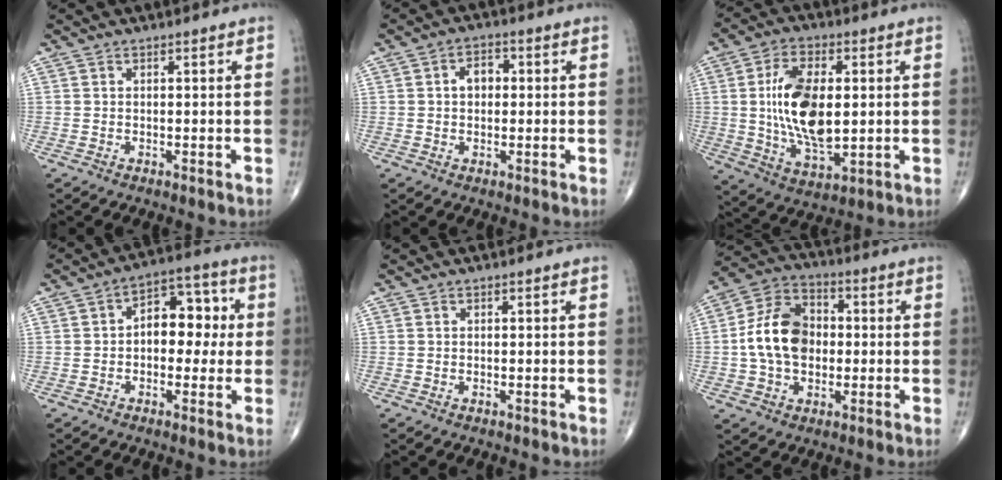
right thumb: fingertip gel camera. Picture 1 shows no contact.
{"total": 4.1, "force": [0.3, 3.0, 2.8], "torque": [-0.033, 0.014, -0.001]}
{"total": 15.9, "force": [1.1, 8.1, 13.6], "torque": [-0.242, -0.011, 0.025]}
{"total": 10.0, "force": [0.4, 6.6, 7.5], "torque": [-0.066, 0.031, -0.005]}
{"total": 0.0}
{"total": 13.1, "force": [-0.4, 9.5, 9.1], "torque": [-0.147, 0.029, -0.015]}